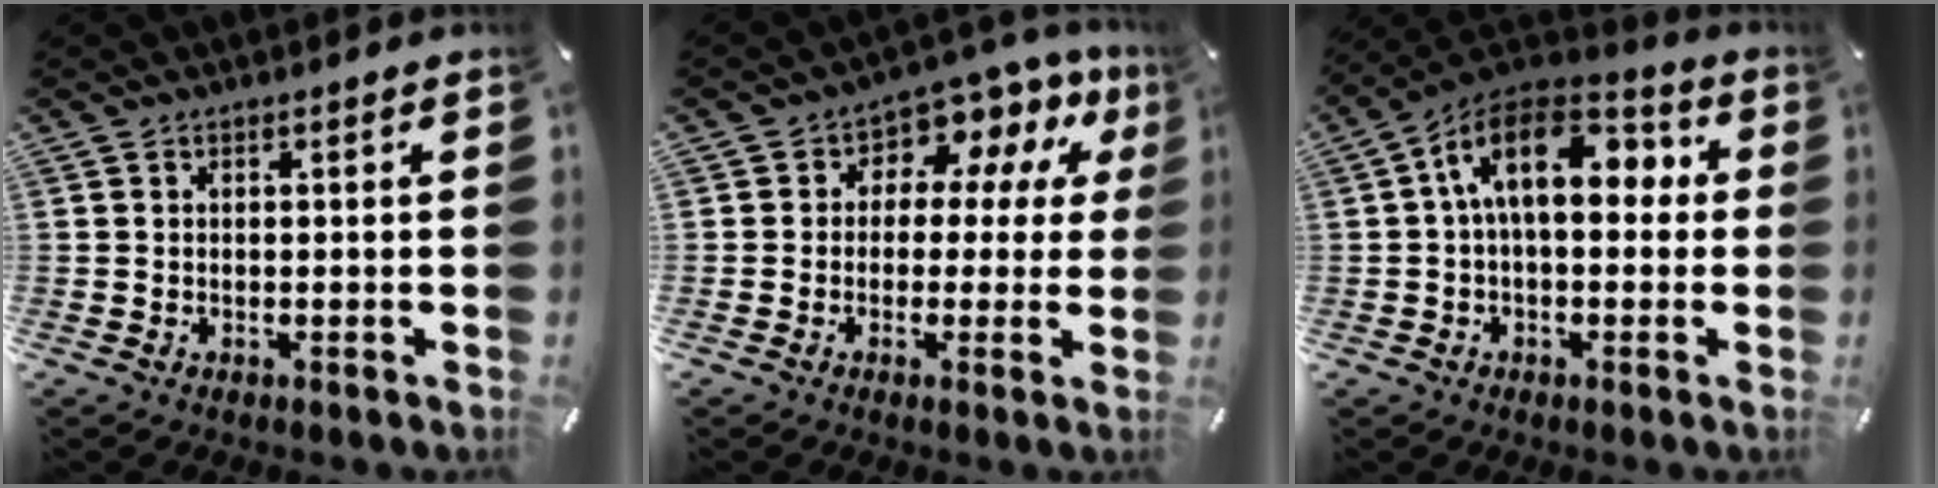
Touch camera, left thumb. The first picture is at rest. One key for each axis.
{"total": 7.2, "fx": 3.0, "fy": 5.5, "fz": 3.6, "tx": -0.058, "ty": -0.024, "tz": 0.052}
{"total": 15.4, "fx": 2.8, "fy": 8.9, "fz": 12.2, "tx": -0.219, "ty": 0.004, "tz": 0.048}